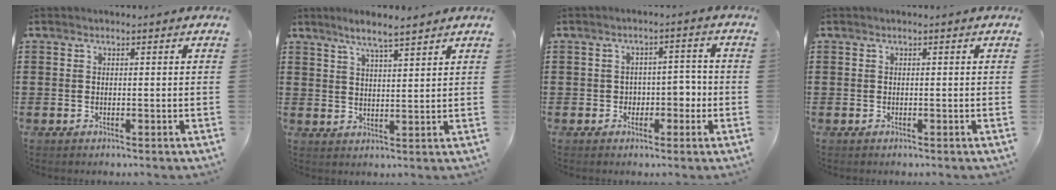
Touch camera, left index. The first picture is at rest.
{"total": 4.8, "force": [3.9, 0.4, 2.7], "torque": [-0.064, -0.002, 0.069]}
{"total": 3.4, "force": [-1.0, 2.5, 2.0], "torque": [-0.038, 0.003, -0.028]}
{"total": 0.0}